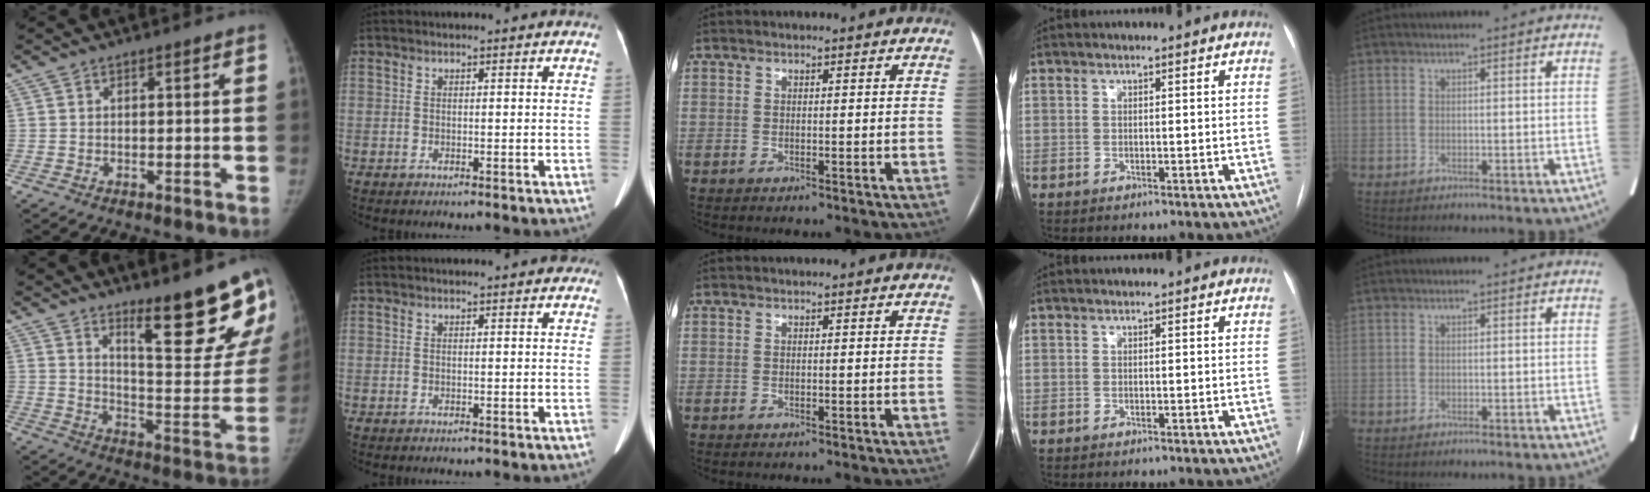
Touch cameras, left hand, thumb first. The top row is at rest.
{"thumb": {"total": 17.6, "force": [11.9, 4.0, 12.3], "torque": [-0.116, -0.100, 0.179]}, "index": {"total": 3.4, "force": [2.9, 1.1, 1.5], "torque": [-0.015, 0.011, 0.021]}}